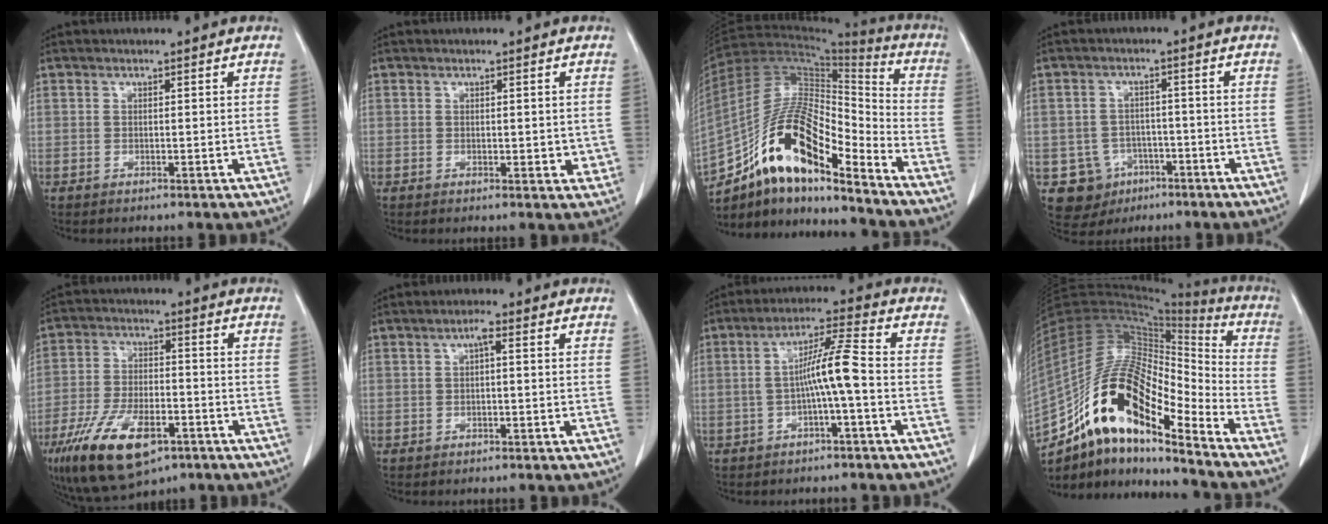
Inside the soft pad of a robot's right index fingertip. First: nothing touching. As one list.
[{"total": 2.6, "force": [0.1, 1.4, 2.2], "torque": [-0.021, -0.003, 0.004]}, {"total": 16.7, "force": [-11.3, 4.1, 11.5], "torque": [-0.210, 0.030, -0.198]}, {"total": 6.9, "force": [-2.9, 6.2, 0.8], "torque": [-0.017, 0.012, -0.034]}, {"total": 15.2, "force": [-8.5, 6.2, 10.9], "torque": [-0.211, -0.010, -0.143]}, {"total": 1.7, "force": [0.4, 0.3, 1.6], "torque": [-0.028, 0.006, 0.006]}, {"total": 6.8, "force": [-1.2, -0.4, 6.7], "torque": [-0.122, 0.018, -0.020]}, {"total": 20.4, "force": [-13.4, 5.7, 14.3], "torque": [-0.286, 0.030, -0.237]}]